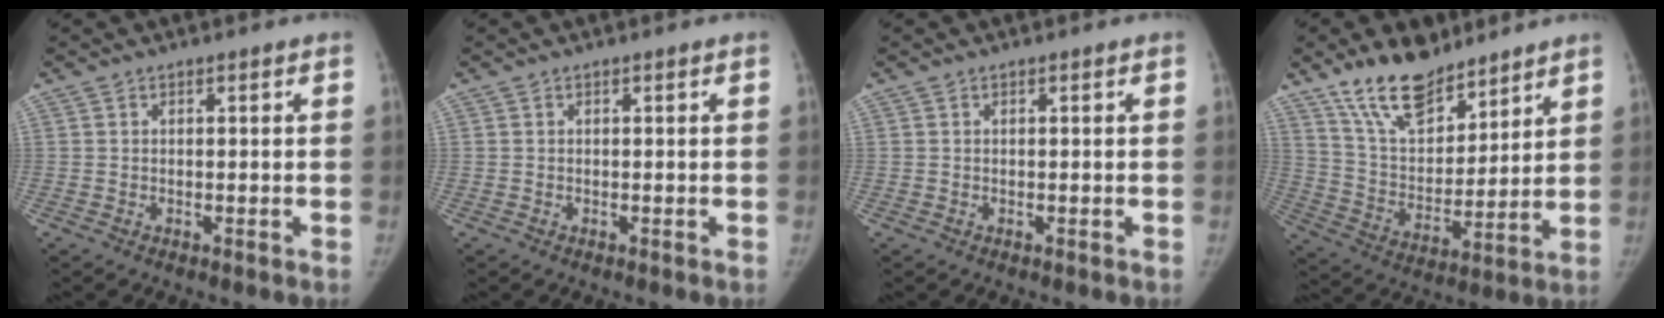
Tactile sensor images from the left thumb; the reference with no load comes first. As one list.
[{"total": 0.0}, {"total": 0.0}, {"total": 15.8, "force": [11.9, 7.1, 7.7], "torque": [-0.096, -0.068, 0.220]}]